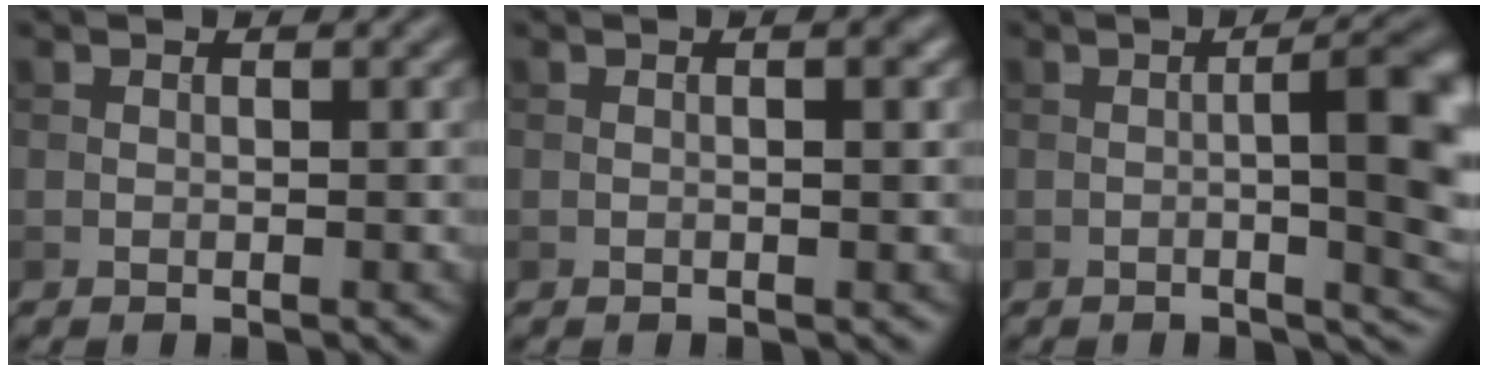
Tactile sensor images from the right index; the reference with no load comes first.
{"total": 1.8, "force": [0.2, 0.5, 1.7], "torque": [-0.019, -0.004, -0.003]}
{"total": 10.1, "force": [-0.3, 3.2, 9.6], "torque": [-0.104, 0.002, -0.002]}